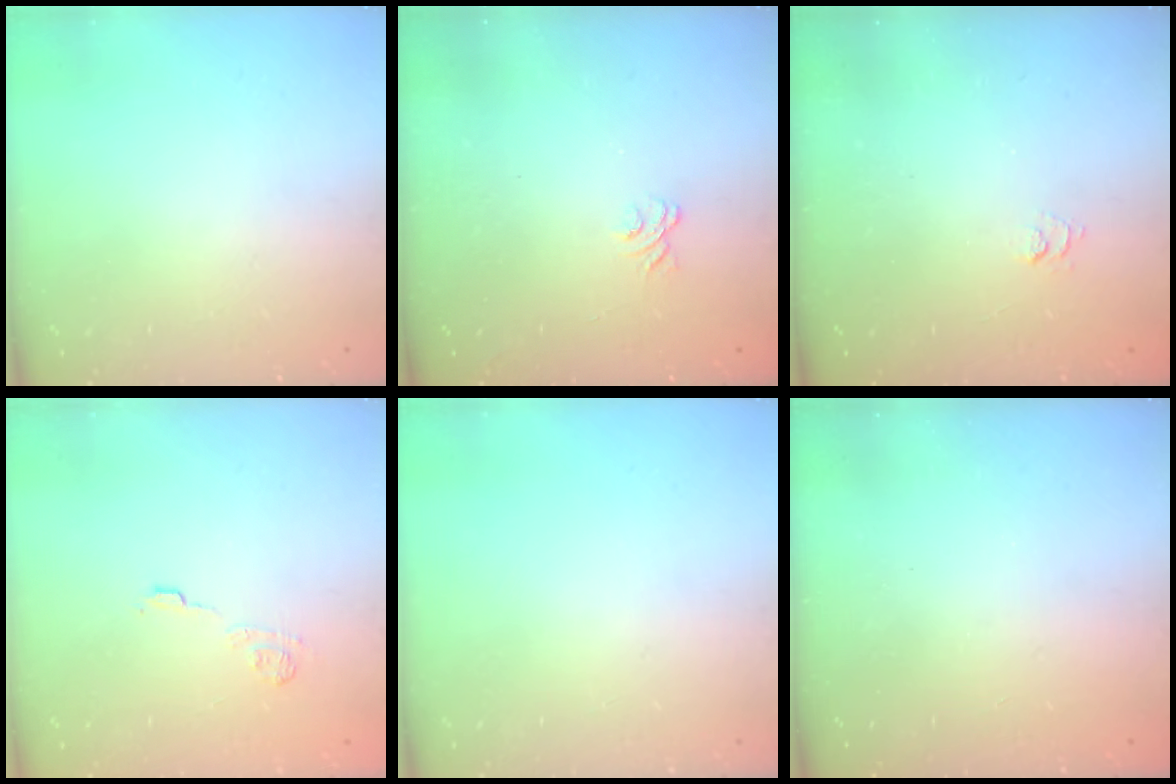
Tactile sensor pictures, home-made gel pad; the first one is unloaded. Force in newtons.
{"total": 1.9, "press": 1.5, "slide": 1.1}
{"total": 1.9, "press": 1.5, "slide": 1.3}
{"total": 8.7, "press": 8.6, "slide": 1.3}
{"total": 0.0}
{"total": 2.4, "press": 2.3, "slide": 0.8}